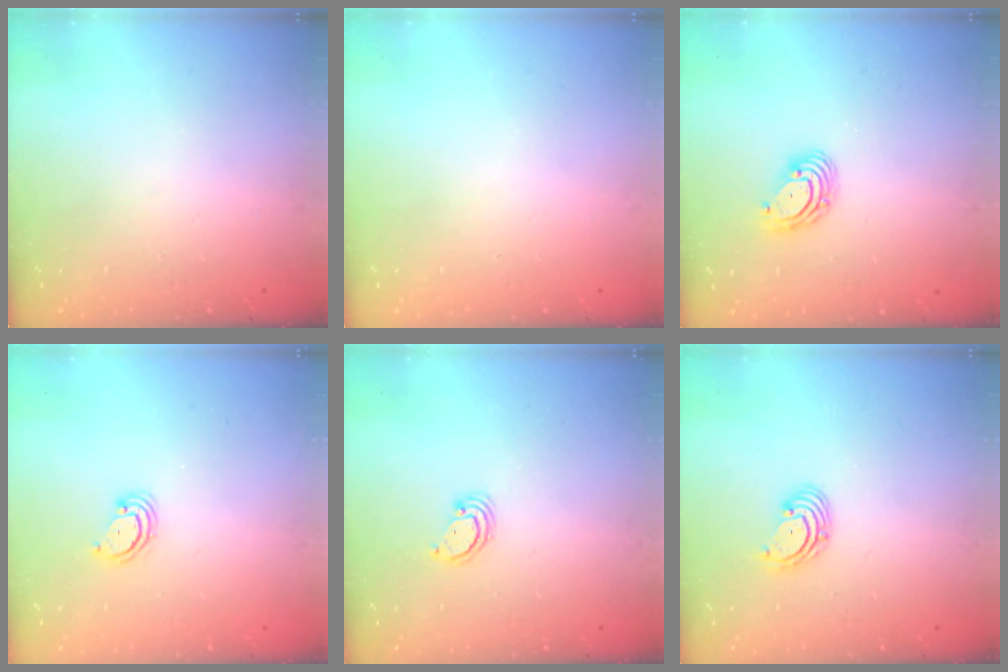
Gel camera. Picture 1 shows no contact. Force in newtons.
{"total": 0.0}
{"total": 5.8, "press": 5.7, "slide": 0.8}
{"total": 2.9, "press": 2.9, "slide": 0.3}
{"total": 2.3, "press": 2.3, "slide": 0.2}
{"total": 2.9, "press": 2.9, "slide": 0.3}